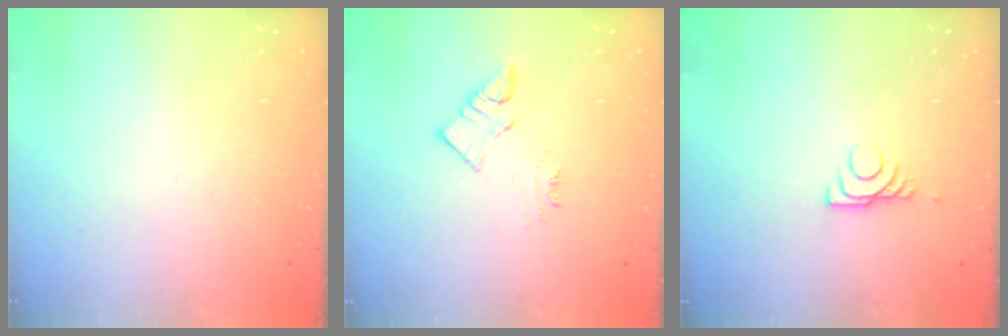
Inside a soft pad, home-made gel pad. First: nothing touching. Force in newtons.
{"total": 6.9, "press": 6.8, "slide": 0.3}
{"total": 5.9, "press": 5.9, "slide": 0.9}